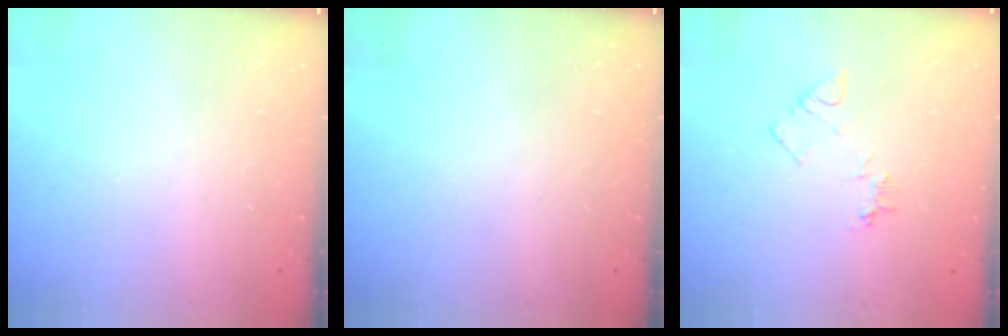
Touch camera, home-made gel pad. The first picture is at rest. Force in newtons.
{"total": 0.0}
{"total": 5.6, "press": 5.5, "slide": 0.6}